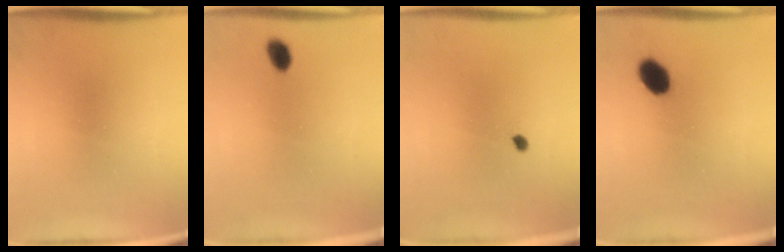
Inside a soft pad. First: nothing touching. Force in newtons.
{"total": 2.7}
{"total": 0.8}
{"total": 5.4}